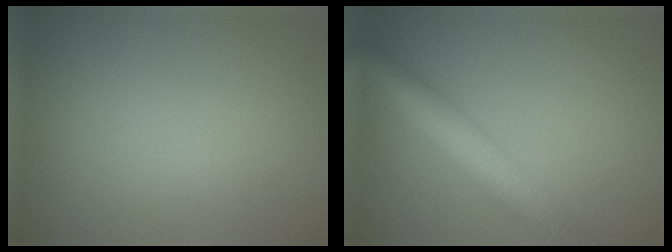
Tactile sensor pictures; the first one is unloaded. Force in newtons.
{"total": 8.0, "press": 8.0, "slide": 0.3}